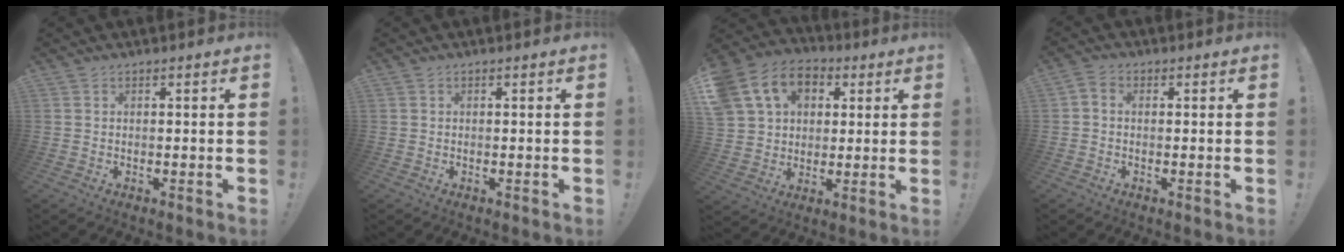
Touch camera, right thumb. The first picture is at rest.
{"total": 0.0}
{"total": 16.3, "force": [6.1, 12.9, 8.0], "torque": [-0.128, -0.013, 0.123]}
{"total": 1.7, "force": [-0.5, 0.9, 1.4], "torque": [-0.030, 0.007, -0.007]}